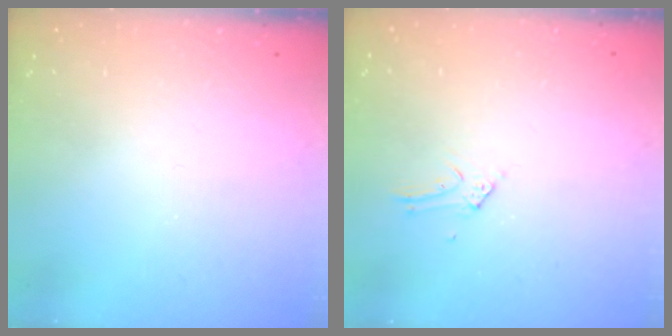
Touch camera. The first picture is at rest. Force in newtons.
{"total": 3.0, "press": 3.0, "slide": 0.3}